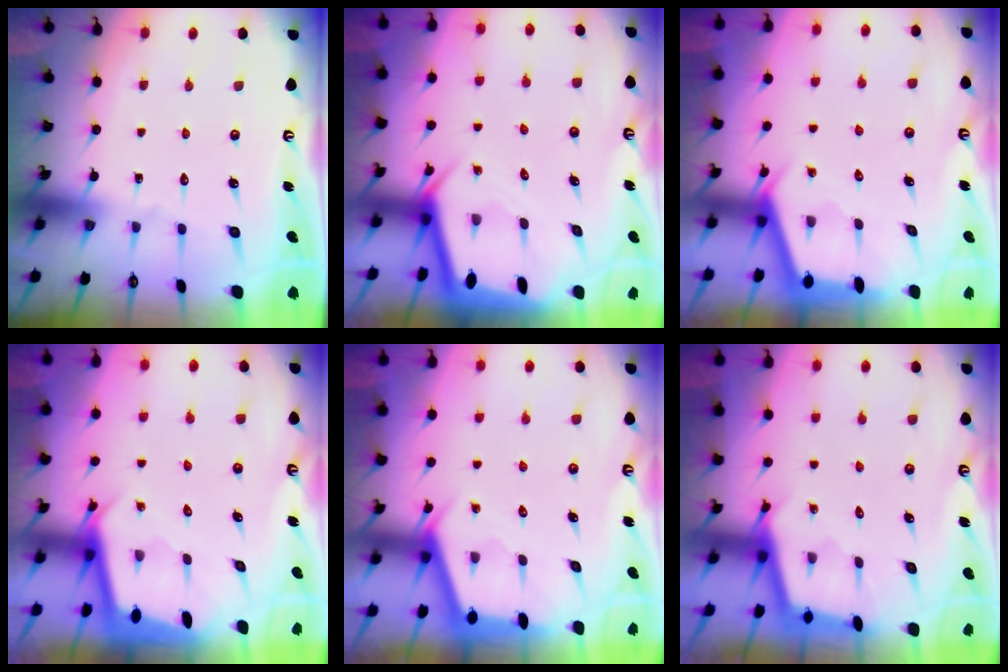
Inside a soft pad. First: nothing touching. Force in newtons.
{"total": 3.3, "press": 3.3, "slide": 0.3}
{"total": 2.8, "press": 2.8, "slide": 0.4}
{"total": 2.5, "press": 2.5, "slide": 0.0}
{"total": 2.8, "press": 2.8, "slide": 0.4}
{"total": 2.2, "press": 2.2, "slide": 0.1}